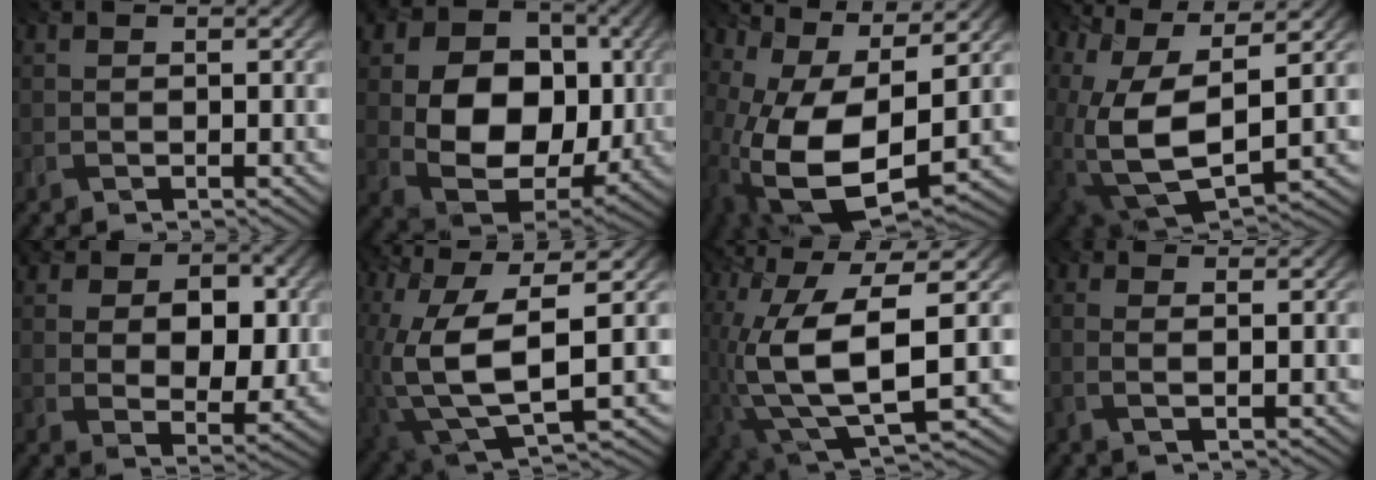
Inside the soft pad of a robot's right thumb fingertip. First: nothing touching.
{"total": 15.2, "force": [1.0, 11.7, 9.6], "torque": [-0.166, -0.020, 0.020]}
{"total": 15.0, "force": [-0.4, 8.7, 12.2], "torque": [-0.250, -0.036, -0.002]}
{"total": 15.3, "force": [1.4, 8.4, 12.7], "torque": [-0.255, -0.019, 0.041]}
{"total": 10.3, "force": [2.4, 7.2, 6.9], "torque": [-0.125, -0.004, 0.033]}
{"total": 15.5, "force": [-0.2, 7.6, 13.5], "torque": [-0.274, -0.030, 0.015]}
{"total": 15.4, "force": [-1.5, 6.2, 14.0], "torque": [-0.295, -0.029, -0.011]}
{"total": 1.7, "force": [0.1, 0.2, 1.7], "torque": [-0.021, -0.001, -0.009]}